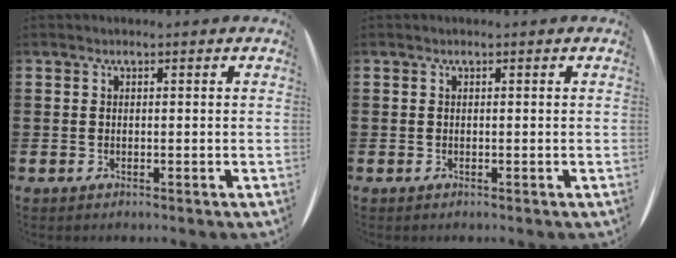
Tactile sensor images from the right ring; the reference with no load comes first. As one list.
[{"total": 0.0}]